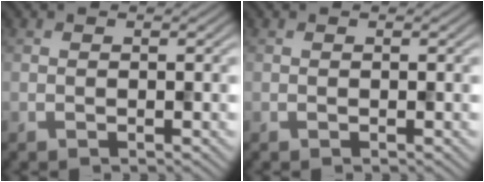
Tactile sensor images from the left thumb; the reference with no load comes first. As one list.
[{"total": 0.0}]